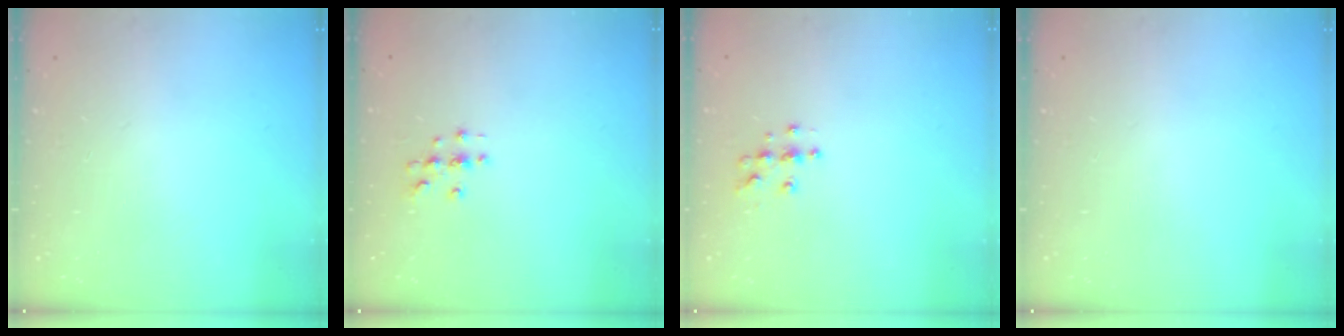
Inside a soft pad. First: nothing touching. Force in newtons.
{"total": 2.7, "press": 2.7, "slide": 0.3}
{"total": 4.9, "press": 4.9, "slide": 0.1}
{"total": 0.0}